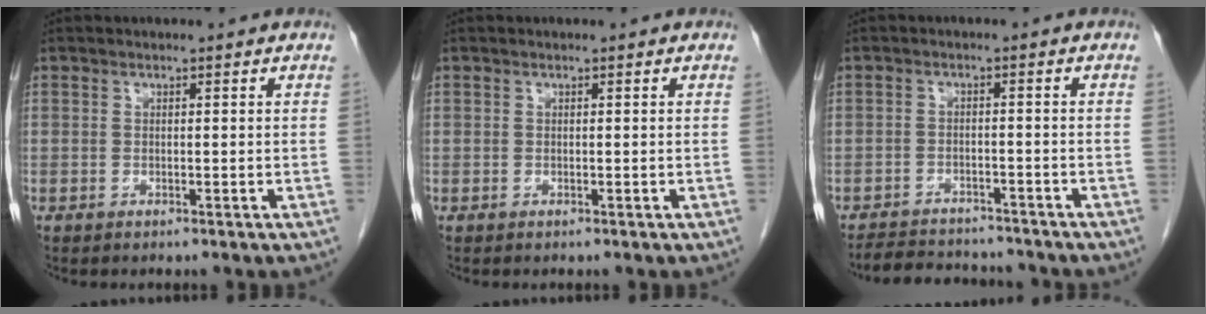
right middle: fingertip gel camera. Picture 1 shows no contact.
{"total": 0.0}
{"total": 7.7, "force": [-7.4, 1.7, 1.7], "torque": [-0.022, 0.004, -0.108]}